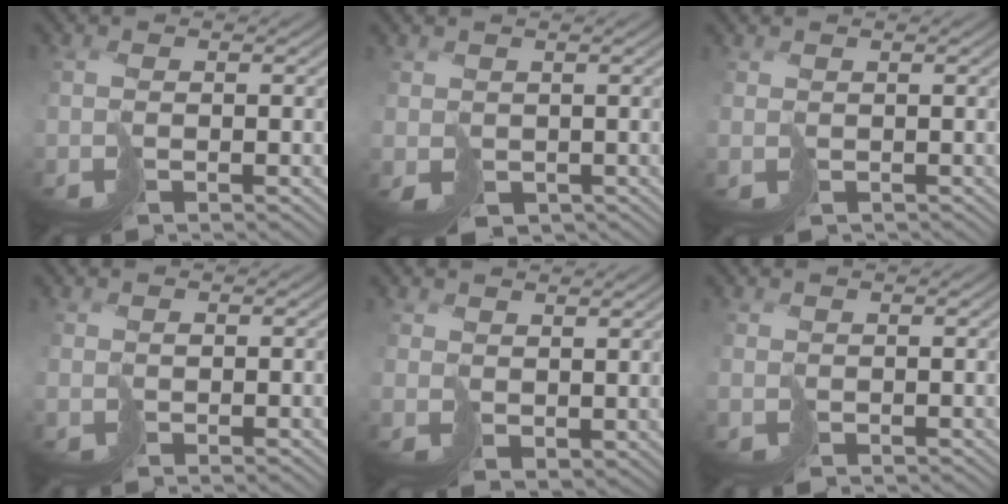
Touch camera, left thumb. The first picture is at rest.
{"total": 2.5, "force": [-0.2, 2.4, 0.6], "torque": [-0.015, -0.010, 0.002]}
{"total": 0.9, "force": [-0.3, 0.7, -0.4], "torque": [0.011, -0.007, 0.001]}
{"total": 0.7, "force": [0.2, 0.2, -0.6], "torque": [0.015, 0.001, 0.007]}
{"total": 2.4, "force": [2.0, 1.4, 0.1], "torque": [-0.009, -0.005, 0.047]}
{"total": 0.9, "force": [-0.1, 0.7, -0.5], "torque": [0.011, -0.003, 0.004]}